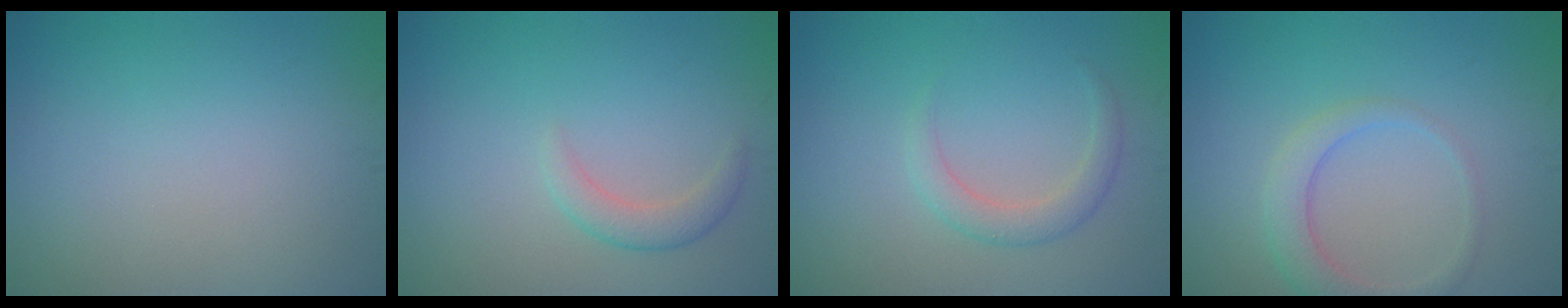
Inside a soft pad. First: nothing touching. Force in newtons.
{"total": 1.8, "press": 1.8, "slide": 0.1}
{"total": 2.1, "press": 2.0, "slide": 0.2}
{"total": 2.9, "press": 2.9, "slide": 0.2}